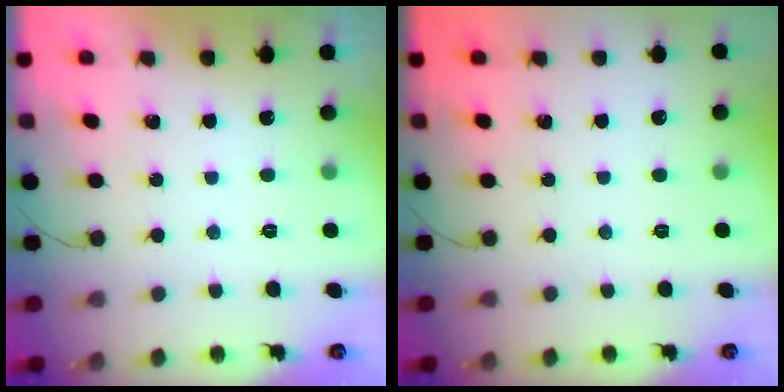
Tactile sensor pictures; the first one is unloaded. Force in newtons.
{"total": 0.0}